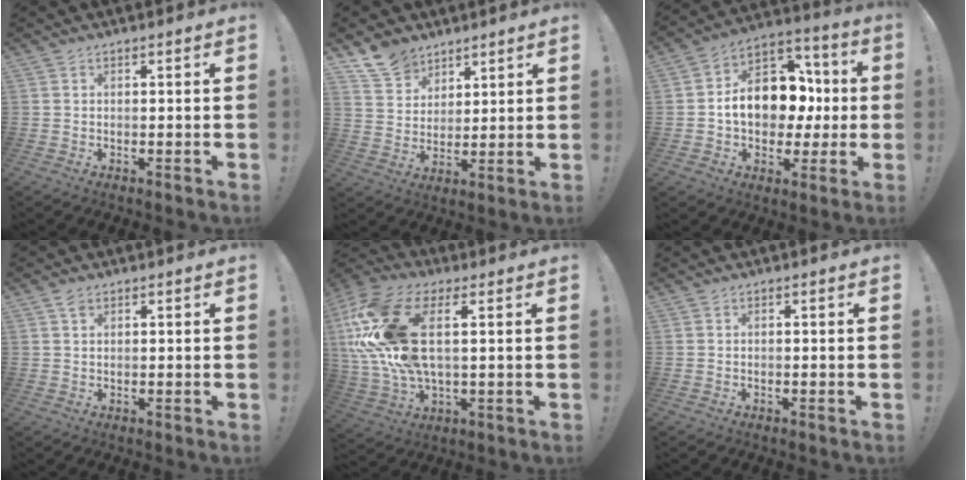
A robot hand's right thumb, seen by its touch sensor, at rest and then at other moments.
{"total": 10.1, "force": [7.8, 6.2, 1.9], "torque": [-0.039, -0.054, 0.155]}
{"total": 16.7, "force": [-0.2, 12.2, 11.5], "torque": [-0.194, 0.018, 0.007]}
{"total": 1.5, "force": [1.0, 0.8, 0.7], "torque": [-0.007, -0.003, 0.017]}
{"total": 22.0, "force": [5.1, 11.4, 18.0], "torque": [-0.359, -0.012, 0.097]}
{"total": 0.0}